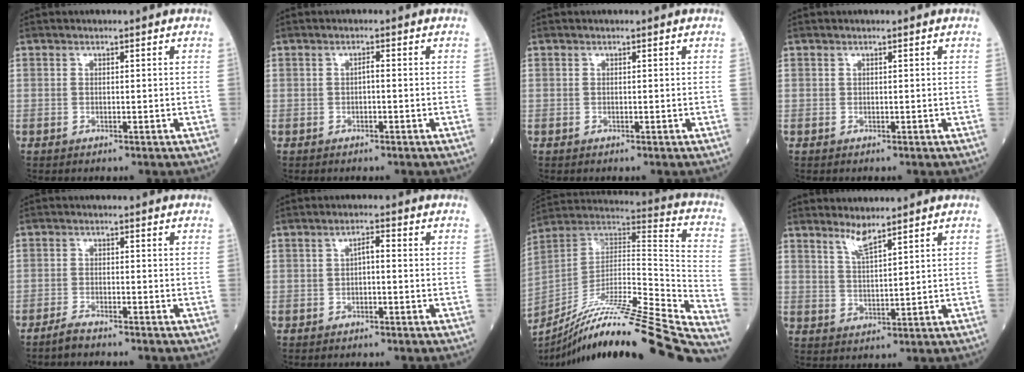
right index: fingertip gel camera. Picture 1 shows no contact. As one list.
[{"total": 0.7, "force": [-0.1, 0.1, 0.7], "torque": [-0.011, 0.003, -0.003]}, {"total": 0.0}, {"total": 0.0}, {"total": 2.6, "force": [-2.5, 0.0, 0.9], "torque": [-0.024, -0.005, -0.047]}, {"total": 1.7, "force": [-0.2, 0.5, 1.6], "torque": [-0.025, 0.006, -0.004]}, {"total": 33.9, "force": [-29.0, -0.9, 17.5], "torque": [-0.203, -0.040, -0.440]}, {"total": 3.4, "force": [2.8, -0.3, 1.8], "torque": [-0.038, -0.012, 0.057]}]